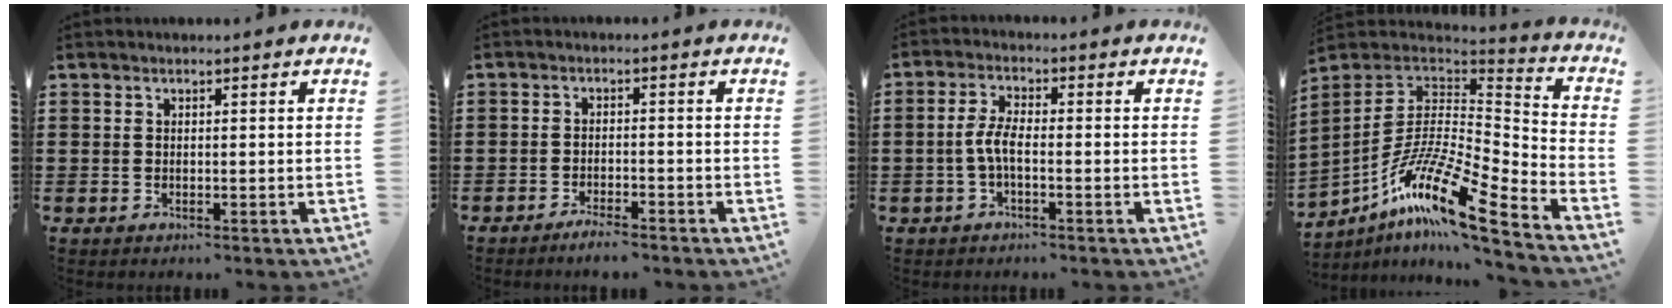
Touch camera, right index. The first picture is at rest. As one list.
[{"total": 2.3, "force": [-2.1, 0.2, 0.8], "torque": [-0.016, 0.004, -0.041]}, {"total": 4.0, "force": [-1.1, 1.2, 3.7], "torque": [-0.094, -0.005, -0.030]}, {"total": 15.6, "force": [-9.7, 3.1, 11.8], "torque": [-0.239, 0.002, -0.187]}]